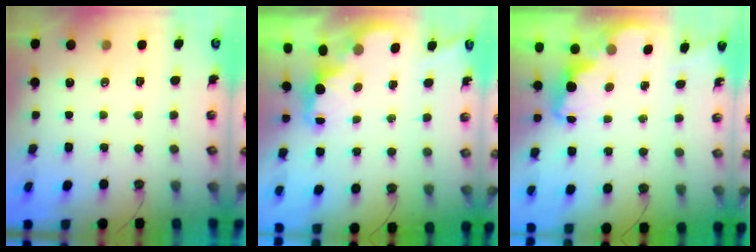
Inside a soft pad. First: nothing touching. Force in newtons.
{"total": 1.9, "press": 1.7, "slide": 0.7}
{"total": 2.4, "press": 2.4, "slide": 0.5}